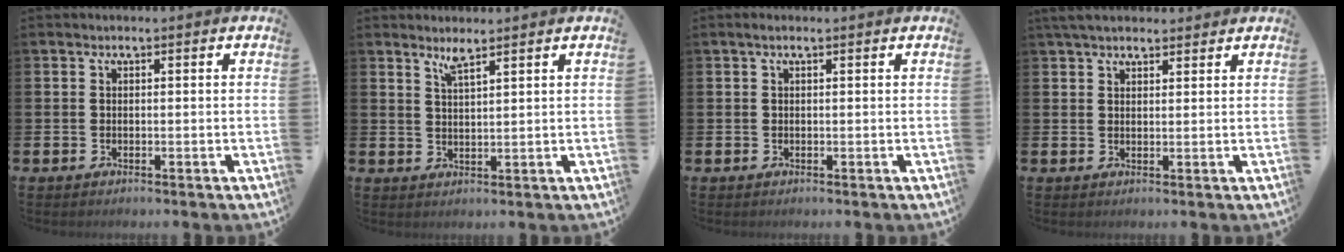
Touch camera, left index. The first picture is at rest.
{"total": 2.8, "force": [2.6, 0.0, 1.0], "torque": [-0.018, -0.011, 0.046]}
{"total": 0.7, "force": [0.3, 0.1, 0.6], "torque": [-0.007, 0.000, 0.003]}
{"total": 3.9, "force": [3.4, 1.3, 1.2], "torque": [-0.022, -0.009, 0.062]}